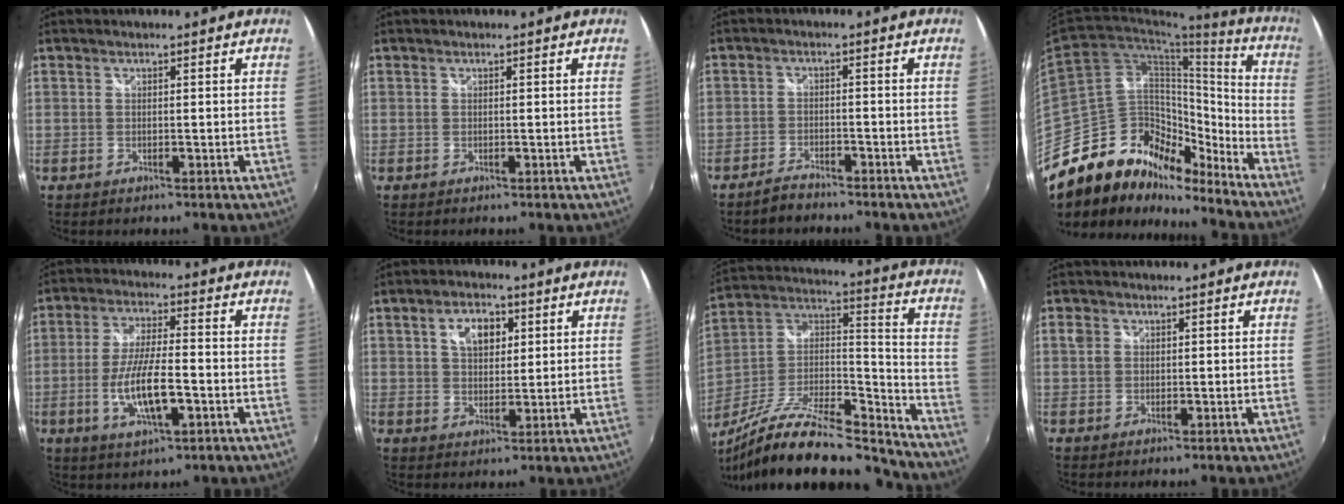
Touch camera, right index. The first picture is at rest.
{"total": 0.0}
{"total": 3.3, "force": [-3.1, 0.8, 0.9], "torque": [-0.035, 0.002, -0.058]}
{"total": 18.5, "force": [-14.6, 9.8, 5.7], "torque": [-0.114, 0.050, -0.251]}
{"total": 10.8, "force": [-3.2, 3.0, 9.9], "torque": [-0.196, -0.009, -0.057]}
{"total": 6.4, "force": [2.4, 4.0, 4.4], "torque": [-0.072, 0.016, 0.041]}
{"total": 25.6, "force": [-20.8, 6.2, 13.7], "torque": [-0.237, -0.015, -0.340]}
{"total": 1.9, "force": [0.4, 1.7, 0.7], "torque": [-0.014, 0.005, 0.003]}